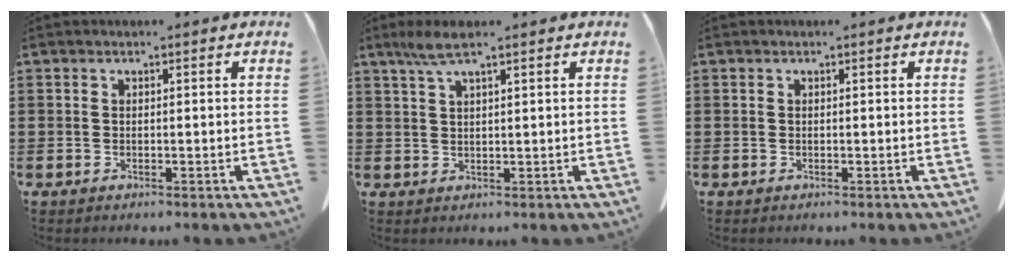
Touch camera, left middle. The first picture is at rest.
{"total": 3.9, "force": [2.4, 0.7, 2.9], "torque": [-0.063, 0.004, 0.042]}
{"total": 0.0}